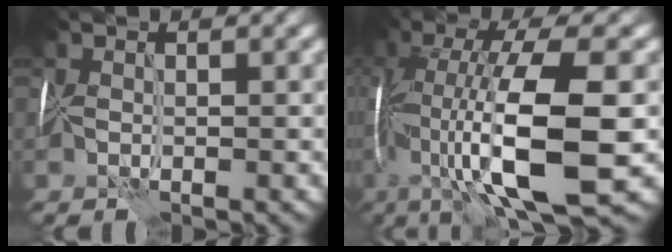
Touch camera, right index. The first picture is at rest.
{"total": 13.8, "force": [-2.8, 4.5, 12.7], "torque": [-0.228, 0.012, -0.045]}